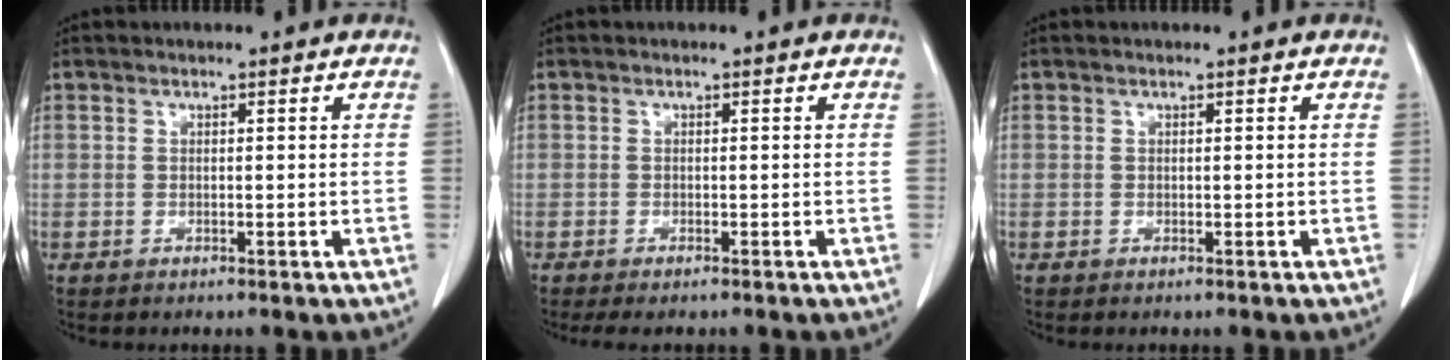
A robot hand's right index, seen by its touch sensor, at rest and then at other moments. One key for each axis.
{"total": 2.7, "fx": -2.3, "fy": 0.6, "fz": 1.4, "tx": -0.018, "ty": -0.007, "tz": -0.030}
{"total": 0.0}